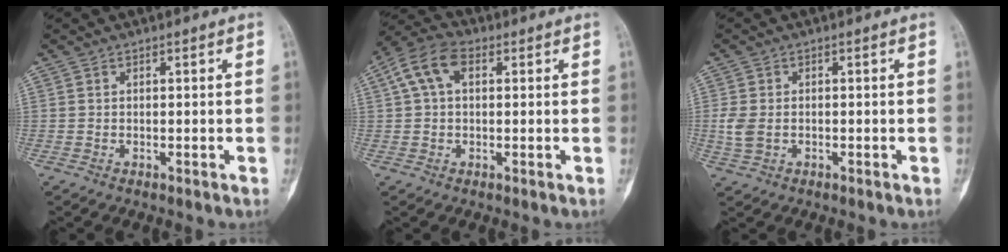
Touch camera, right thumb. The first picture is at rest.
{"total": 8.1, "force": [2.2, 5.1, 5.9], "torque": [-0.119, 0.026, 0.034]}
{"total": 3.7, "force": [-0.5, 2.5, 2.6], "torque": [-0.063, 0.002, -0.009]}